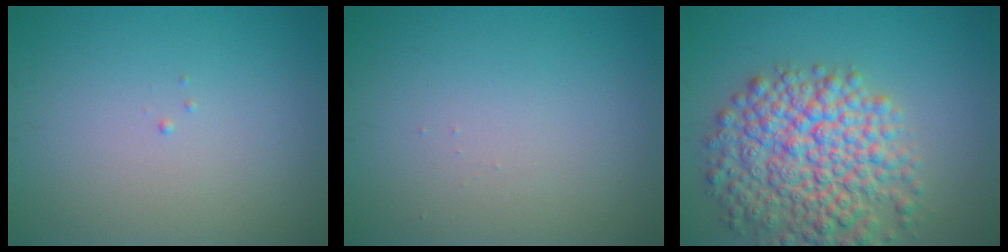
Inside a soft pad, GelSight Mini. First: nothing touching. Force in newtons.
{"total": 0.0}
{"total": 9.0, "press": 9.0, "slide": 0.4}